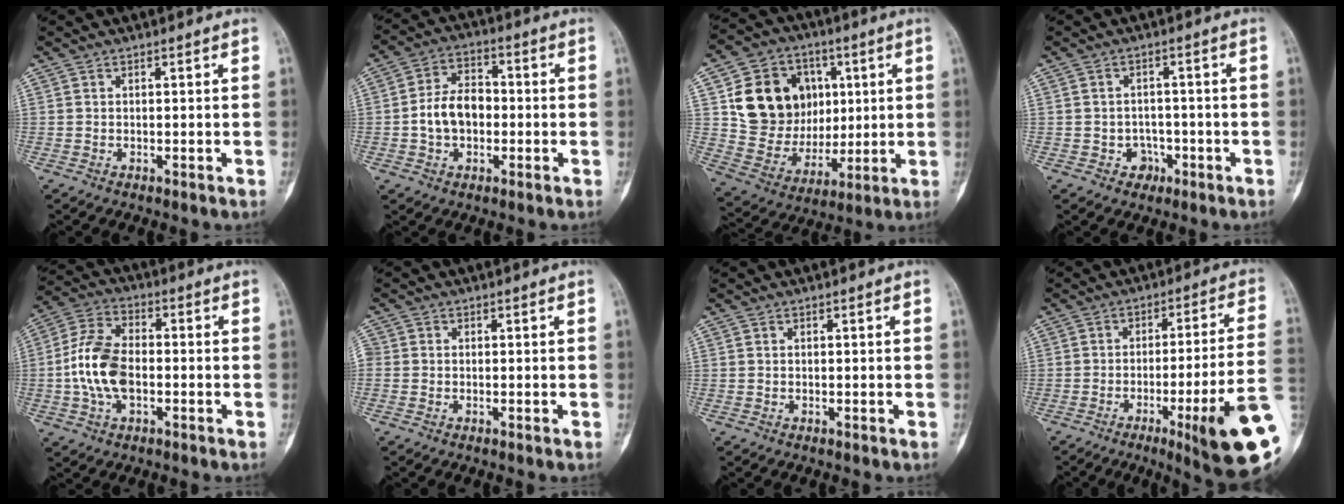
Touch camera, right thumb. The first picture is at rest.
{"total": 9.0, "force": [-1.1, 6.3, 6.3], "torque": [-0.098, 0.026, -0.027]}
{"total": 18.8, "force": [4.6, 15.4, 9.7], "torque": [-0.127, -0.001, 0.099]}
{"total": 3.4, "force": [-1.5, 2.9, 0.9], "torque": [0.013, 0.018, -0.019]}
{"total": 11.6, "force": [-1.6, 7.0, 9.2], "torque": [-0.183, 0.026, -0.034]}
{"total": 1.6, "force": [-0.1, 1.4, 0.8], "torque": [-0.016, 0.001, -0.006]}
{"total": 0.0}
{"total": 18.6, "force": [-6.5, 1.5, 17.4], "torque": [-0.201, 0.012, -0.091]}